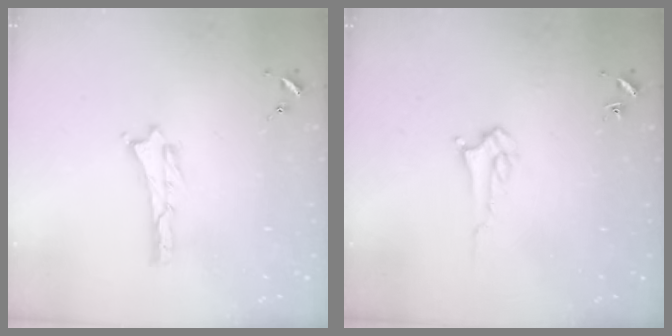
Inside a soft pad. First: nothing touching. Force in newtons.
{"total": 2.8, "press": 2.8, "slide": 0.4}